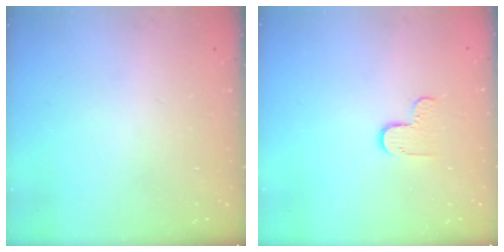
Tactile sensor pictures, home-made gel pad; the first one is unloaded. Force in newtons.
{"total": 4.7, "press": 4.7, "slide": 0.5}